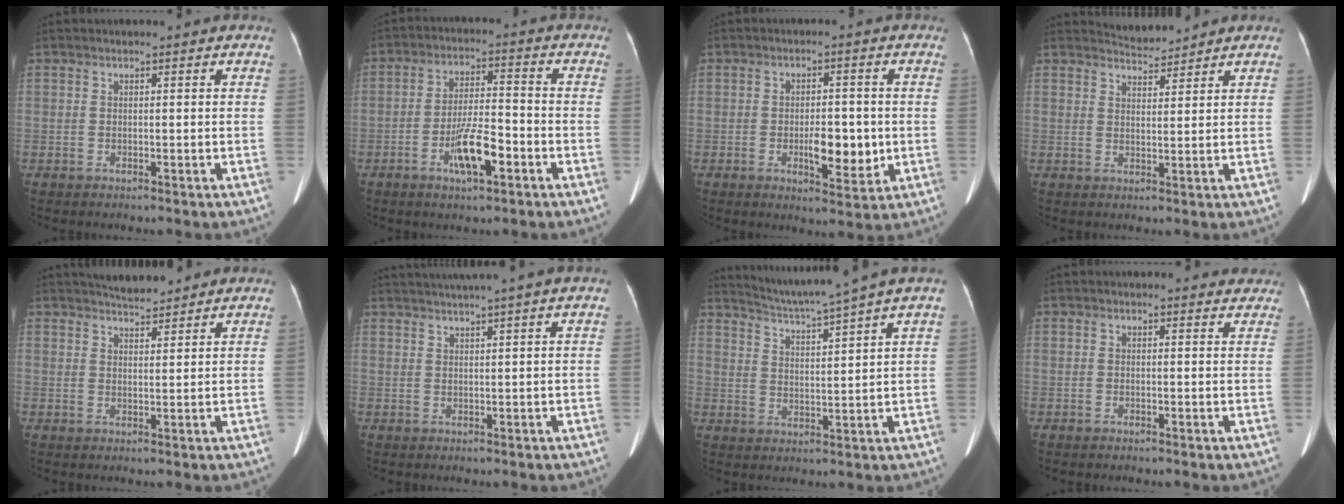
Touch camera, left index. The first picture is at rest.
{"total": 7.8, "force": [-3.5, 1.8, 6.8], "torque": [-0.134, 0.001, -0.059]}
{"total": 6.6, "force": [-1.2, 2.5, 5.9], "torque": [-0.091, -0.006, -0.012]}
{"total": 3.0, "force": [3.0, -0.1, -0.4], "torque": [0.000, 0.001, 0.058]}
{"total": 4.3, "force": [4.1, 0.5, 1.2], "torque": [-0.021, 0.011, 0.070]}
{"total": 6.2, "force": [4.9, -1.7, 3.4], "torque": [-0.046, 0.019, 0.070]}
{"total": 8.7, "force": [7.6, -2.4, 3.6], "torque": [-0.067, -0.009, 0.129]}
{"total": 2.6, "force": [2.4, 1.1, 0.1], "torque": [0.005, -0.008, 0.005]}